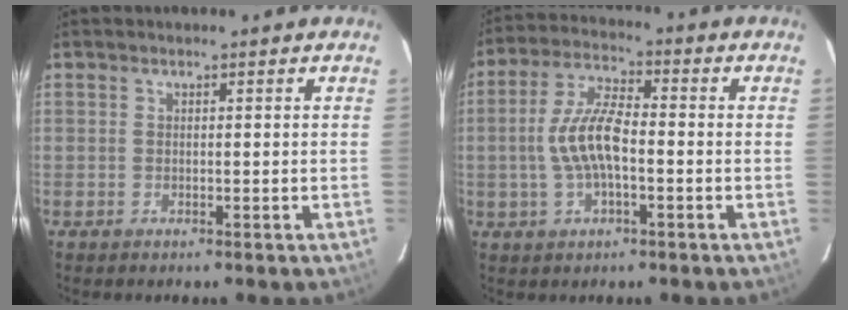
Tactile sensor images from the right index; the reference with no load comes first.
{"total": 9.4, "force": [-1.6, 3.5, 8.6], "torque": [-0.177, 0.010, -0.029]}